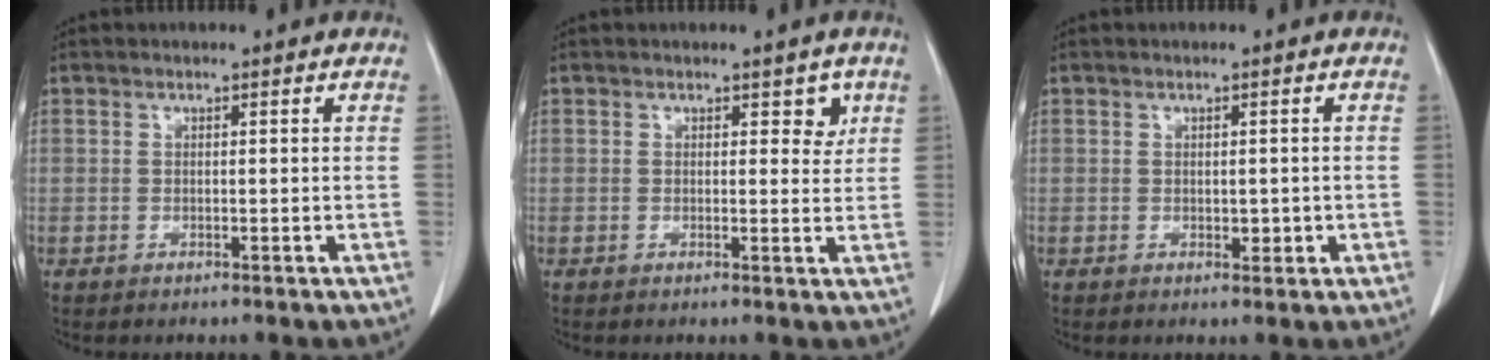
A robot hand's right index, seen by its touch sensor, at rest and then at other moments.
{"total": 2.4, "force": [1.2, 1.5, 1.5], "torque": [-0.008, -0.003, 0.014]}
{"total": 1.7, "force": [-0.2, 1.1, 1.4], "torque": [-0.015, 0.000, 0.003]}